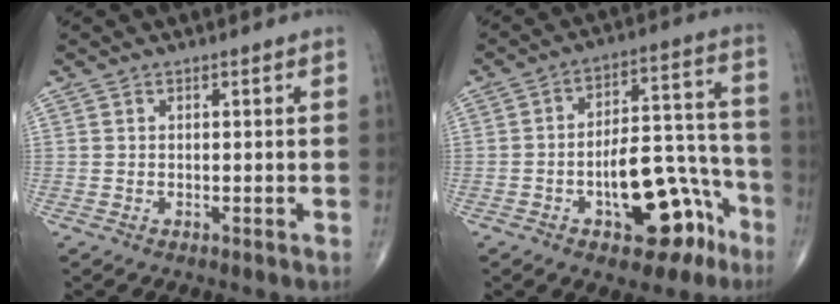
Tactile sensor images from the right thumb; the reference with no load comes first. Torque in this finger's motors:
{"motor_torque": [2.67, 2.34, 1.37, -0.61, 0.29]}